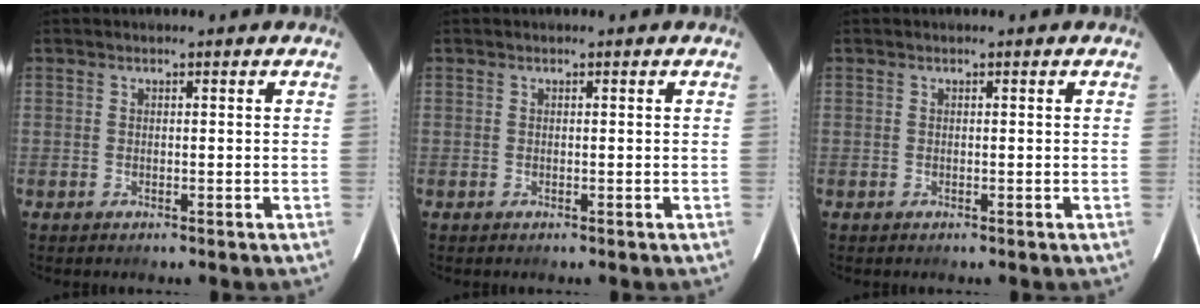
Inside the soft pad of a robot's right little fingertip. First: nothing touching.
{"total": 0.0}
{"total": 0.0}